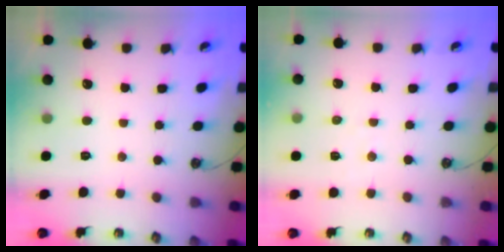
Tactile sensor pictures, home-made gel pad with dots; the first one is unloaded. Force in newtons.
{"total": 3.0, "press": 3.0, "slide": 0.4}